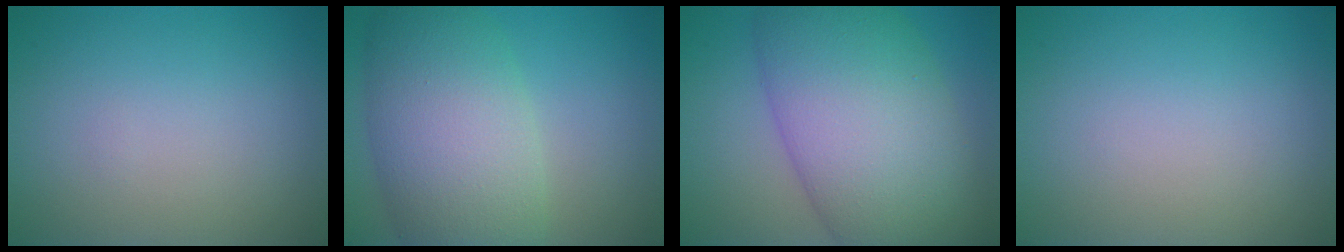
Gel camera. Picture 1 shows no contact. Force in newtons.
{"total": 9.6, "press": 9.6, "slide": 0.4}
{"total": 12.8, "press": 12.7, "slide": 0.4}
{"total": 0.0}